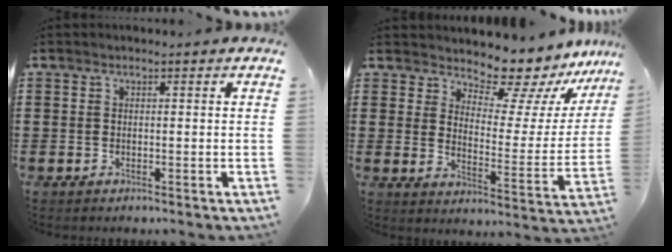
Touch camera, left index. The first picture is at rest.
{"total": 9.1, "force": [8.6, 2.0, 2.2], "torque": [-0.052, -0.076, 0.148]}